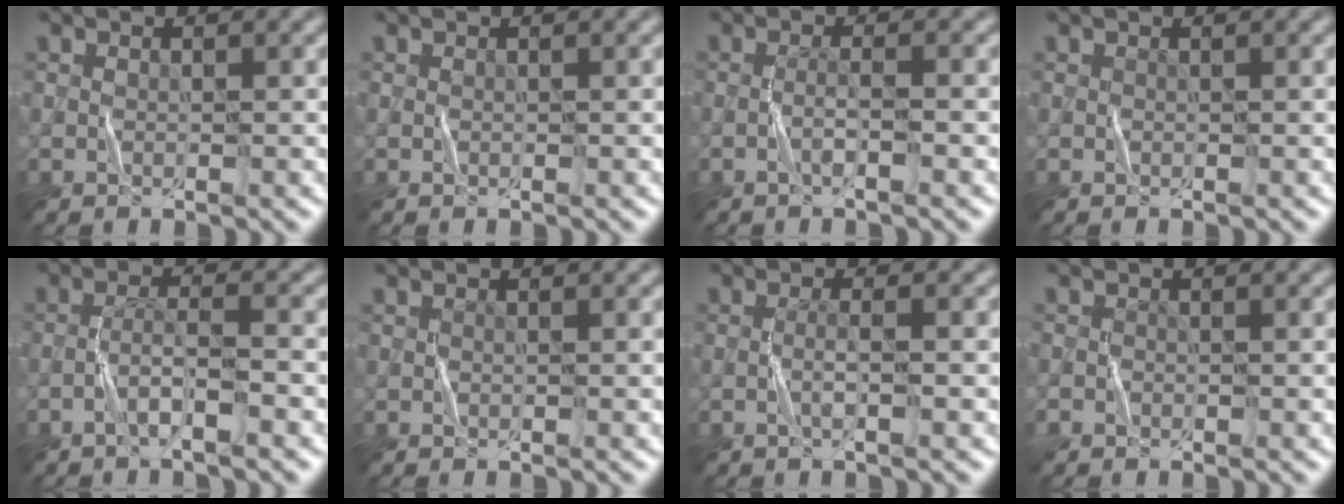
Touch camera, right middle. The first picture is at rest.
{"total": 0.0}
{"total": 1.1, "force": [-0.8, -0.3, 0.7], "torque": [-0.009, 0.004, -0.020]}
{"total": 0.0}
{"total": 2.2, "force": [-1.8, -0.2, 1.3], "torque": [-0.023, 0.010, -0.038]}
{"total": 0.8, "force": [-0.1, -0.5, -0.7], "torque": [0.014, -0.001, -0.003]}
{"total": 0.9, "force": [-0.5, -0.3, 0.7], "torque": [-0.011, 0.000, -0.014]}
{"total": 0.8, "force": [-0.5, -0.1, -0.7], "torque": [0.014, -0.001, -0.010]}